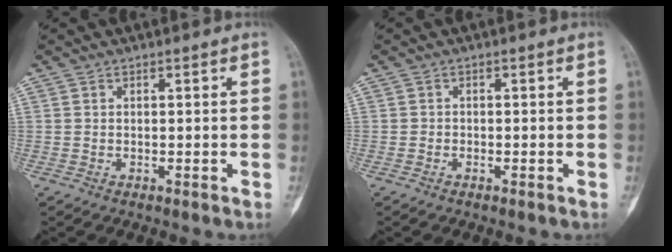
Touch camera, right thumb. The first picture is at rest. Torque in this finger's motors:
{"motor_torque": [0.12, -0.35, -0.37, 0.07, -0.01]}